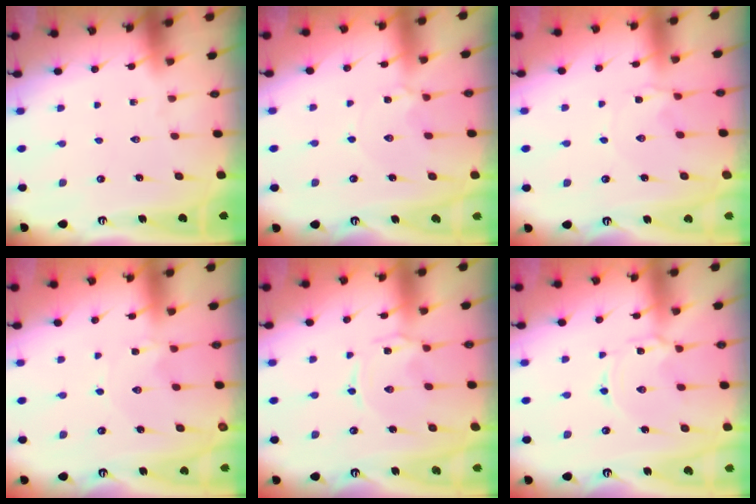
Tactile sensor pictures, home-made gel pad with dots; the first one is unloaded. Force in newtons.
{"total": 2.3, "press": 2.3, "slide": 0.3}
{"total": 0.0}
{"total": 0.0}
{"total": 0.7, "press": 0.6, "slide": 0.2}
{"total": 1.8, "press": 1.7, "slide": 0.1}